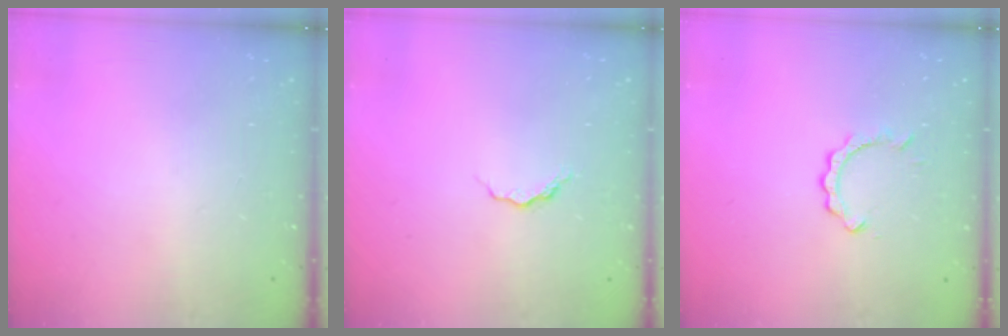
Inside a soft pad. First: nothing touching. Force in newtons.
{"total": 5.0, "press": 5.0, "slide": 0.5}
{"total": 2.8, "press": 2.8, "slide": 0.3}